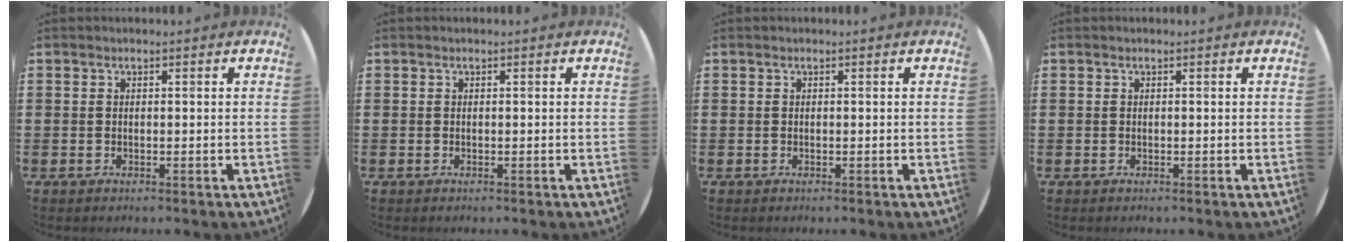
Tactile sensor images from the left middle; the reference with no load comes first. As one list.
[{"total": 0.0}, {"total": 0.0}, {"total": 0.0}]